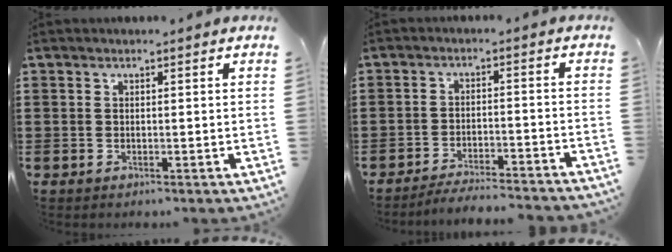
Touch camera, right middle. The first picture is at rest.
{"total": 3.9, "force": [-3.7, -0.1, 0.9], "torque": [-0.017, 0.001, -0.076]}